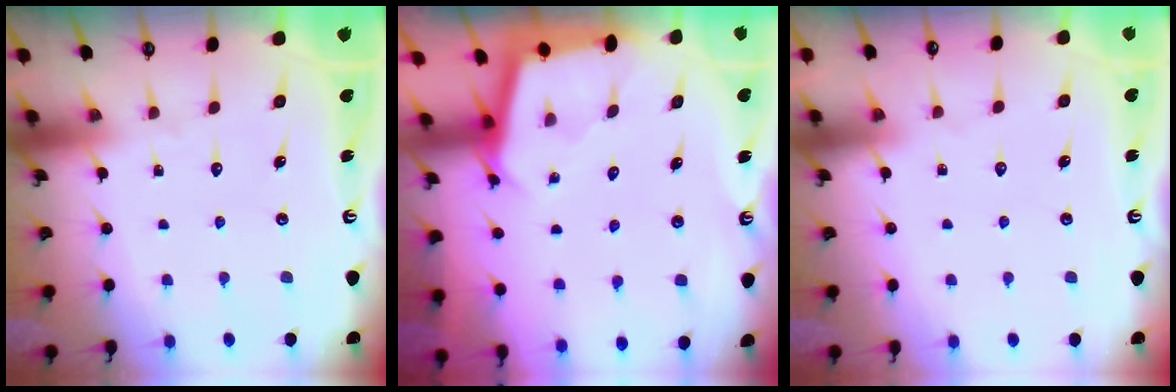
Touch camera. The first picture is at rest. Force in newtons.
{"total": 2.2, "press": 2.2, "slide": 0.2}
{"total": 1.6, "press": 1.5, "slide": 0.3}